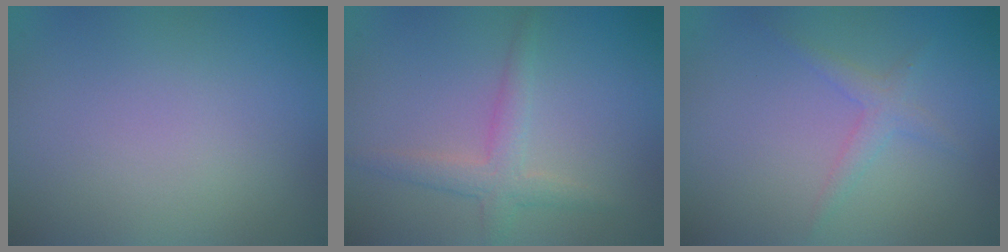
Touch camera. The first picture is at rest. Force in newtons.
{"total": 2.4, "press": 2.4, "slide": 0.1}
{"total": 1.7, "press": 1.7, "slide": 0.1}